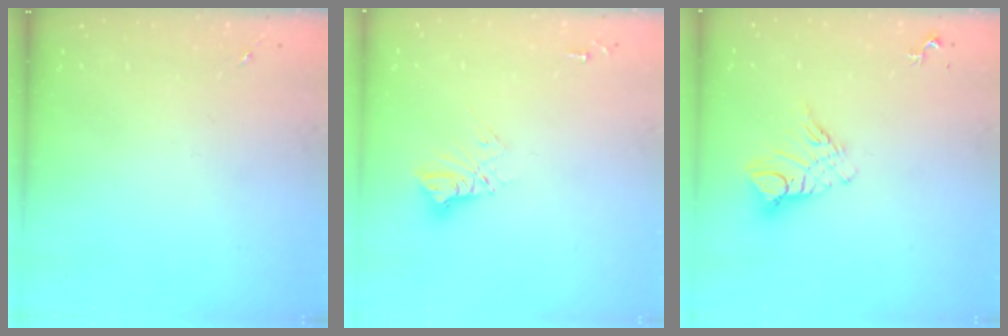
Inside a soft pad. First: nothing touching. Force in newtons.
{"total": 9.3, "press": 9.3, "slide": 0.8}
{"total": 9.8, "press": 9.7, "slide": 0.8}